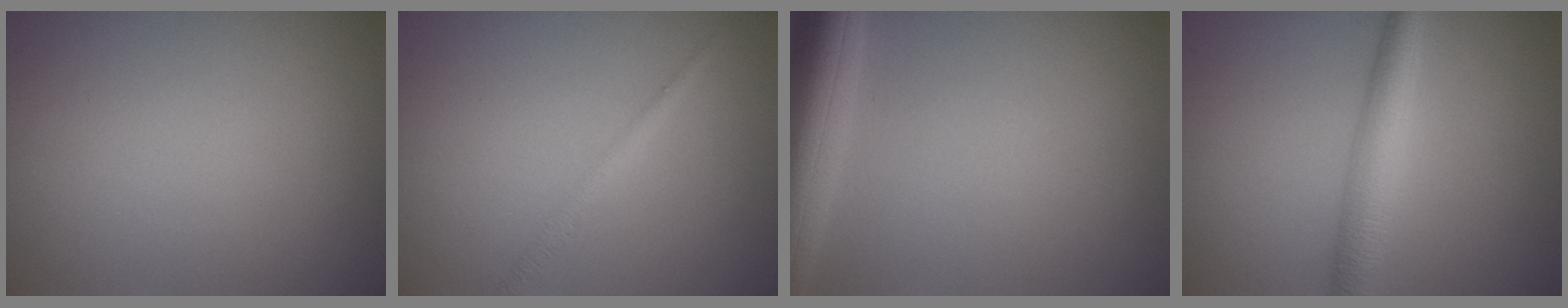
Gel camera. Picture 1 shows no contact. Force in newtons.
{"total": 1.3, "press": 1.3, "slide": 0.0}
{"total": 7.5, "press": 7.5, "slide": 0.4}
{"total": 3.9, "press": 3.9, "slide": 0.1}